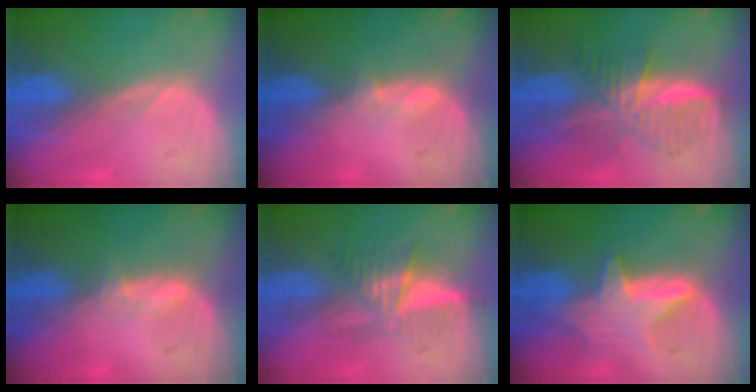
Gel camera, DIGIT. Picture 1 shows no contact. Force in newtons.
{"total": 1.6, "press": 1.5, "slide": 0.6}
{"total": 6.7, "press": 6.7, "slide": 0.2}
{"total": 1.6, "press": 1.5, "slide": 0.6}
{"total": 5.2, "press": 4.8, "slide": 1.8}
{"total": 6.6, "press": 6.2, "slide": 2.1}